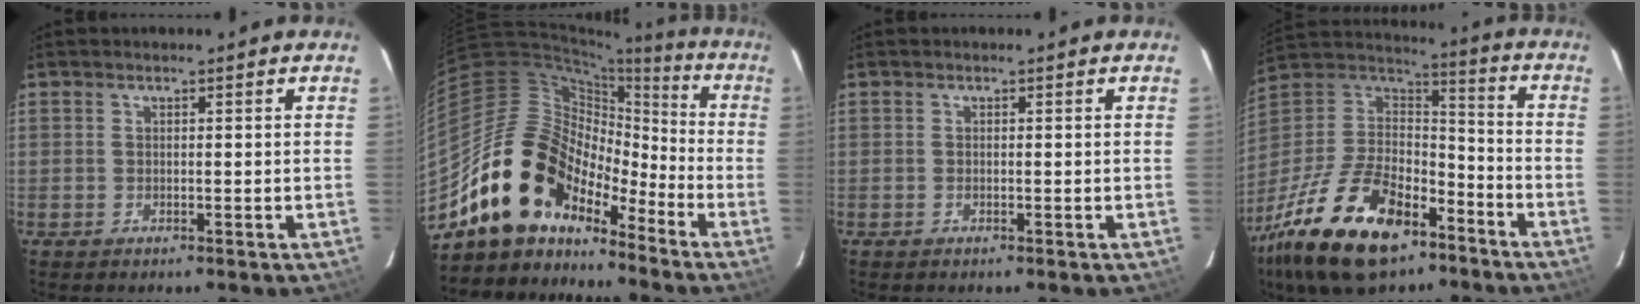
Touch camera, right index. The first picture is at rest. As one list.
[{"total": 17.7, "force": [-13.1, 9.7, 6.9], "torque": [-0.134, 0.027, -0.238]}, {"total": 0.0}, {"total": 27.8, "force": [-16.8, 14.0, 17.2], "torque": [-0.361, -0.015, -0.280]}]